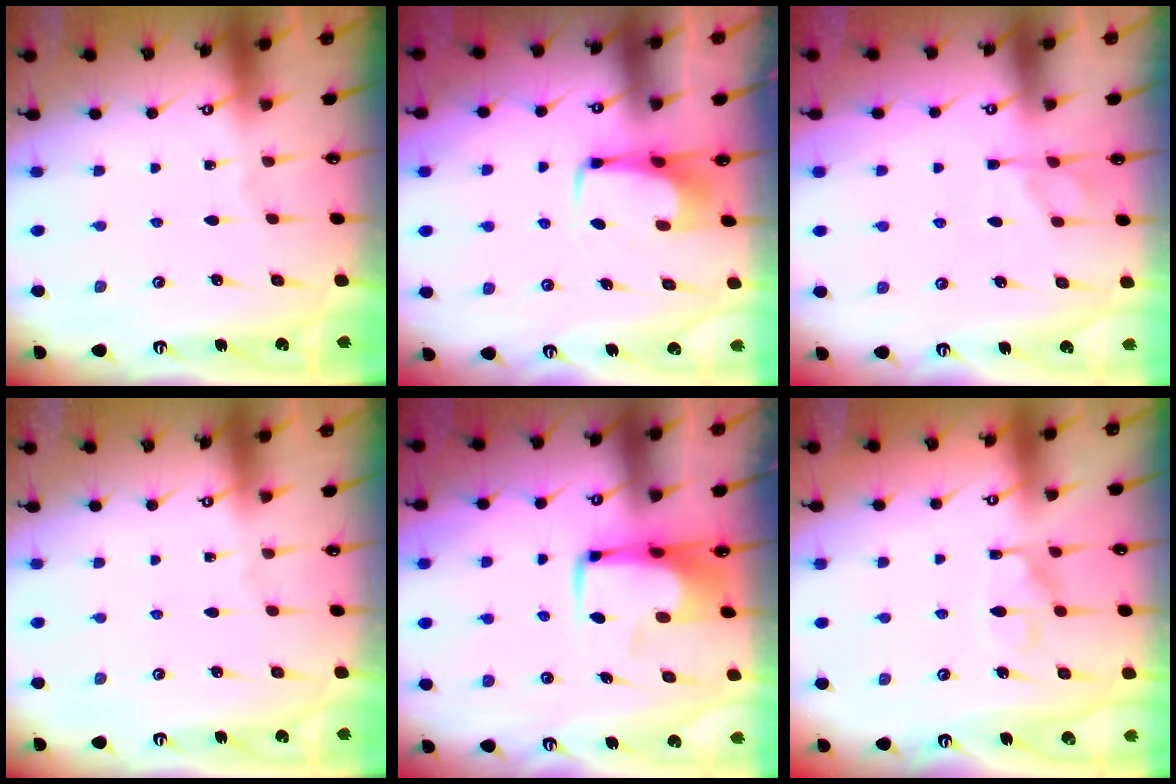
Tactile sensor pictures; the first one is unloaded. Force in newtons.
{"total": 3.3, "press": 3.3, "slide": 0.4}
{"total": 1.3, "press": 0.4, "slide": 1.2}
{"total": 0.0}
{"total": 5.8, "press": 5.7, "slide": 1.1}
{"total": 9.1, "press": 9.0, "slide": 1.0}